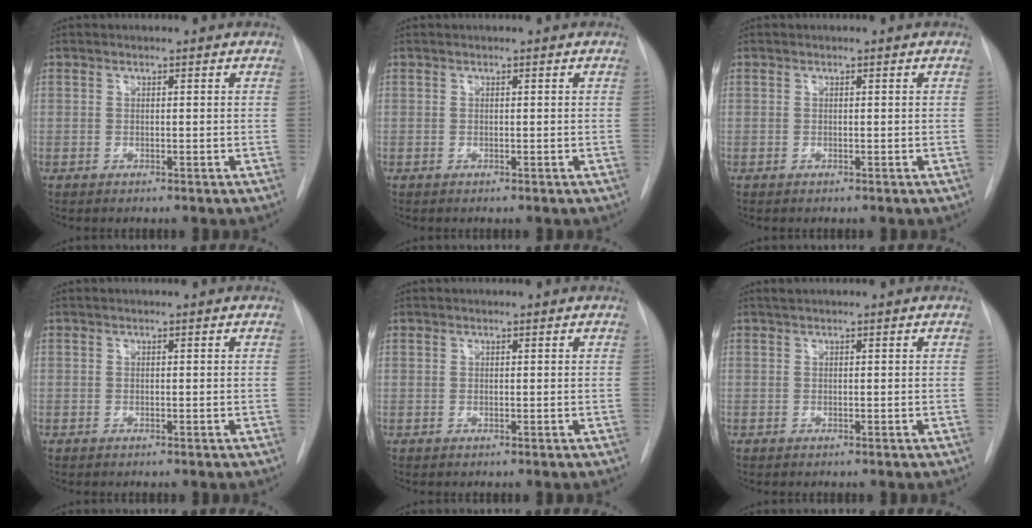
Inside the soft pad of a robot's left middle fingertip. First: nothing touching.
{"total": 0.0}
{"total": 0.0}
{"total": 0.0}
{"total": 0.0}
{"total": 0.7, "force": [0.6, 0.0, 0.3], "torque": [-0.010, 0.009, 0.015]}